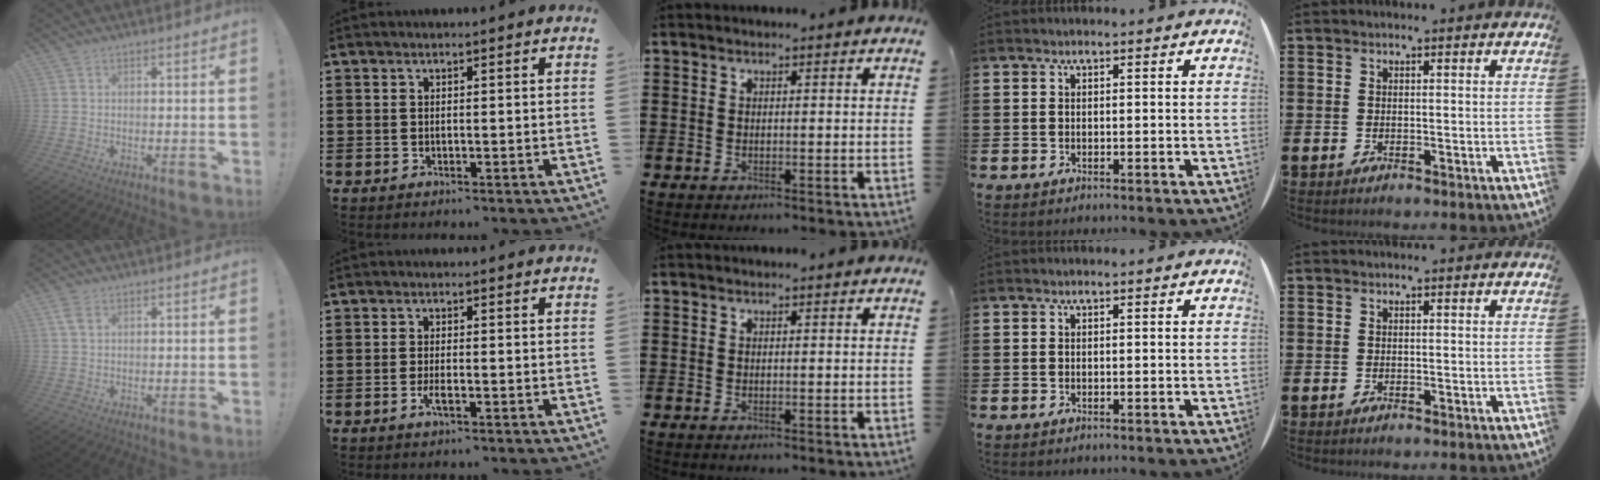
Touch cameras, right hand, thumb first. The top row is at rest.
{"thumb": {"total": 3.0, "force": [1.2, 1.7, 2.1], "torque": [-0.036, 0.000, 0.022]}, "index": {"total": 2.1, "force": [-0.9, 0.5, 1.9], "torque": [-0.039, -0.003, -0.018]}}